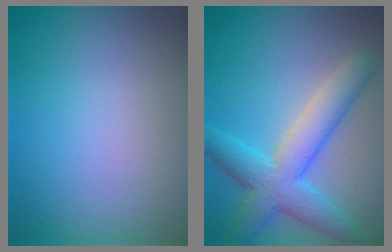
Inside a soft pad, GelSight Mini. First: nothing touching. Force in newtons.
{"total": 6.1, "press": 6.1, "slide": 0.1}